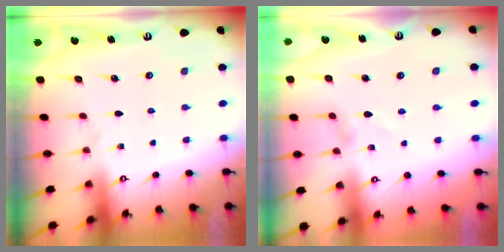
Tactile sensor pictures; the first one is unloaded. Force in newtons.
{"total": 0.5, "press": 0.5, "slide": 0.1}